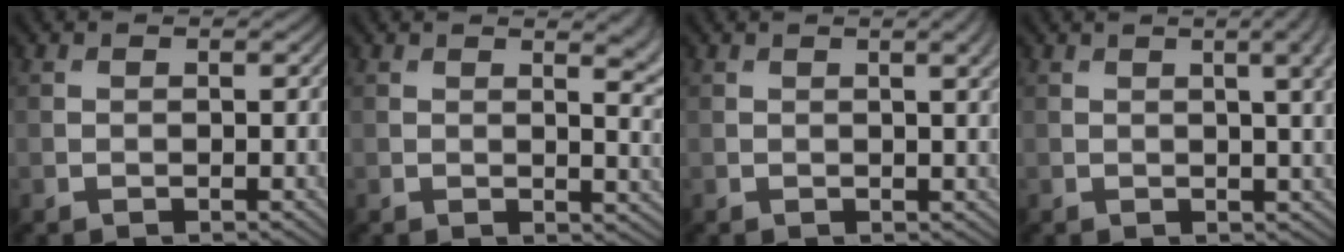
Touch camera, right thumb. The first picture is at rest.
{"total": 6.1, "force": [2.2, 2.2, 5.2], "torque": [-0.054, 0.006, 0.028]}
{"total": 3.4, "force": [1.2, 0.8, 3.1], "torque": [-0.039, 0.004, 0.016]}
{"total": 6.5, "force": [2.0, 2.0, 5.9], "torque": [-0.062, 0.018, 0.017]}